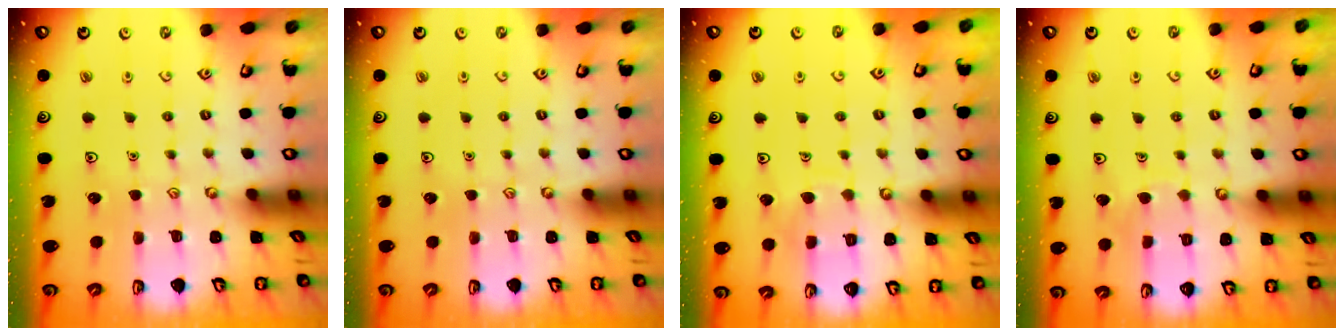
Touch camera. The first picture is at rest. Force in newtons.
{"total": 0.0}
{"total": 7.2, "press": 7.1, "slide": 0.7}
{"total": 4.9, "press": 4.8, "slide": 0.4}